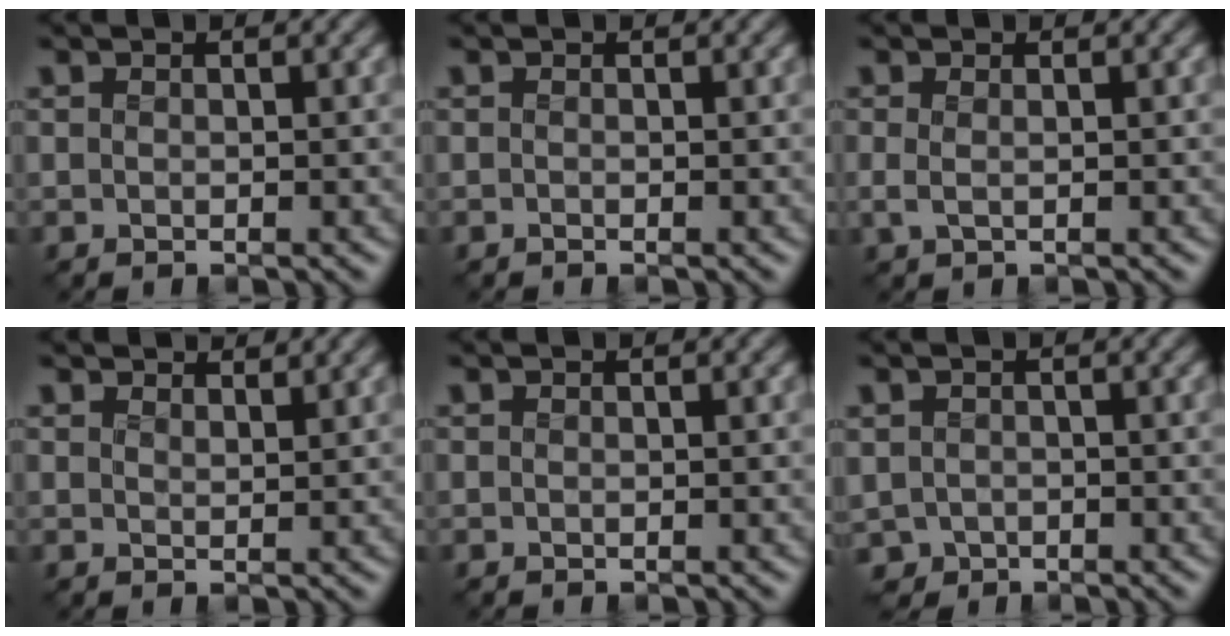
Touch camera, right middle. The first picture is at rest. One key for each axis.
{"total": 0.0}
{"total": 1.0, "fx": -0.1, "fy": 0.4, "fz": 0.9, "tx": -0.024, "ty": -0.005, "tz": -0.003}
{"total": 2.7, "fx": 2.6, "fy": 0.6, "fz": 0.6, "tx": -0.019, "ty": -0.001, "tz": 0.038}
{"total": 0.0}
{"total": 2.0, "fx": -0.9, "fy": 1.7, "fz": 0.8, "tx": -0.020, "ty": -0.009, "tz": -0.020}